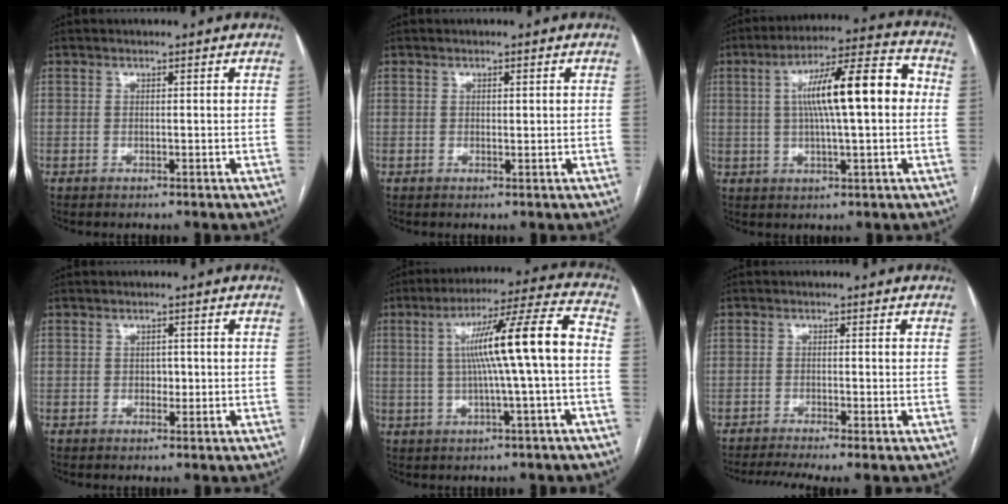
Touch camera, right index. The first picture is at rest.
{"total": 1.0, "force": [0.3, 0.4, 0.8], "torque": [-0.012, -0.001, 0.006]}
{"total": 14.1, "force": [1.5, 2.3, 13.8], "torque": [-0.227, 0.036, 0.020]}
{"total": 1.4, "force": [-0.1, 1.0, 0.9], "torque": [-0.012, 0.002, 0.001]}
{"total": 13.3, "force": [0.1, -0.7, 13.3], "torque": [-0.212, 0.022, 0.002]}
{"total": 5.5, "force": [-4.0, -0.1, 3.7], "torque": [-0.060, -0.007, -0.065]}